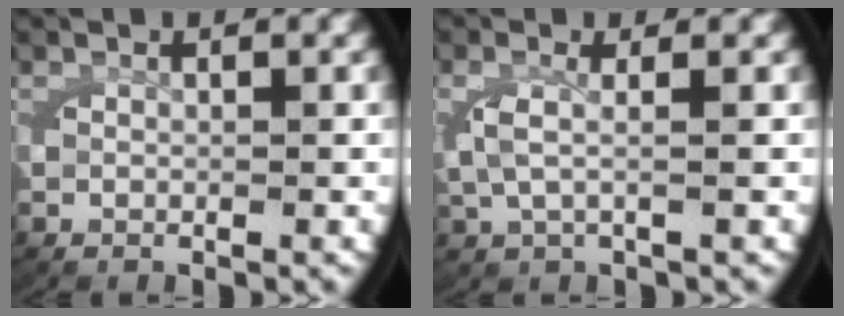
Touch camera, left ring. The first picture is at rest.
{"total": 2.3, "force": [0.2, 0.8, 2.1], "torque": [-0.060, -0.007, 0.009]}